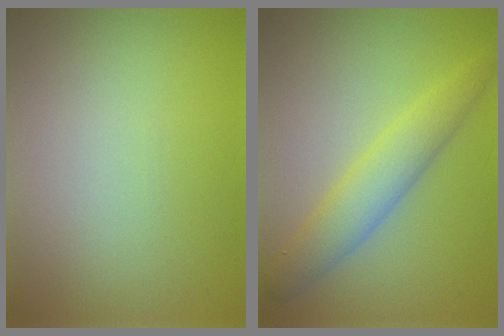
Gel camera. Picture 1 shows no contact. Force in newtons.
{"total": 3.8, "press": 3.8, "slide": 0.1}